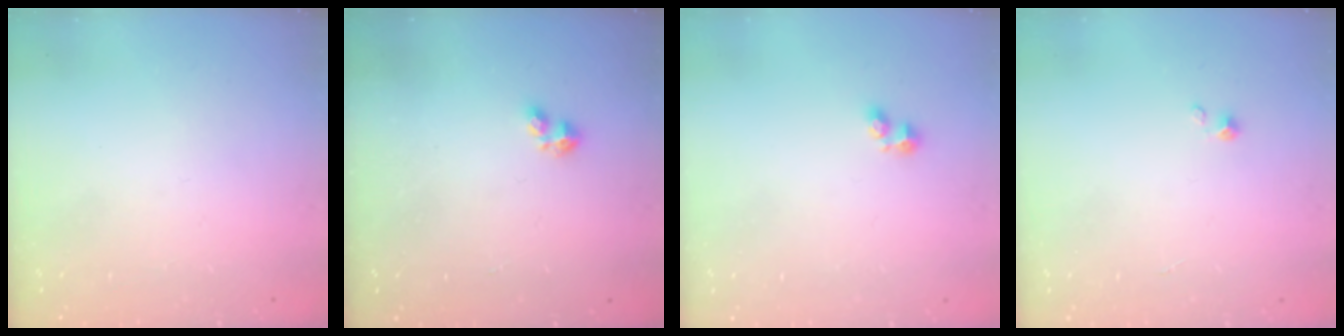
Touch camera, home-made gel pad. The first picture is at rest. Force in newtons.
{"total": 2.2, "press": 2.2, "slide": 0.4}
{"total": 1.9, "press": 1.8, "slide": 0.5}
{"total": 0.7, "press": 0.7, "slide": 0.1}